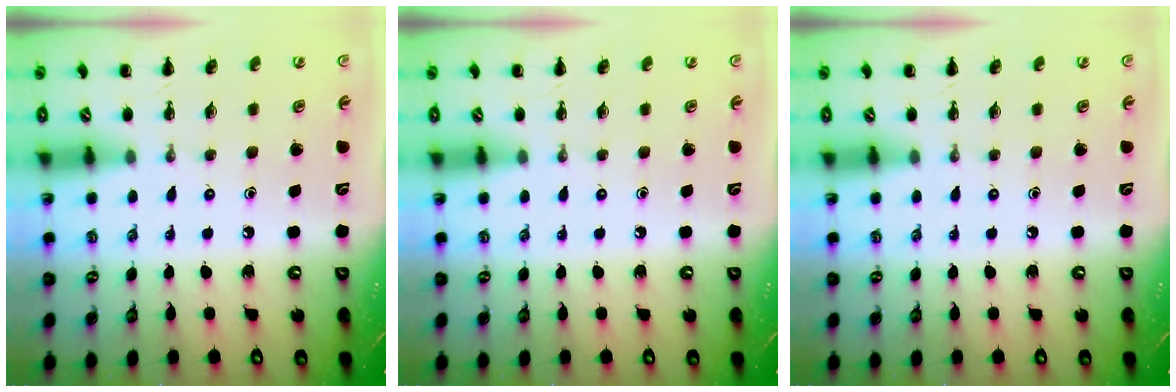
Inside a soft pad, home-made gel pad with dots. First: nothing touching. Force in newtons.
{"total": 0.0}
{"total": 0.0}